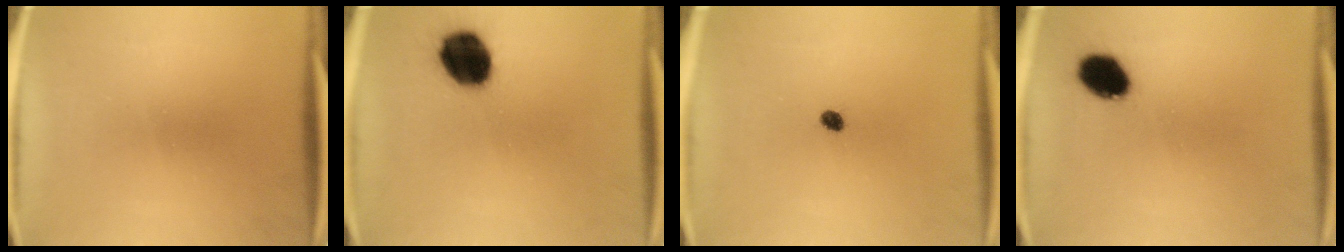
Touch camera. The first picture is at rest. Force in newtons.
{"total": 13.0}
{"total": 1.7}
{"total": 8.0}